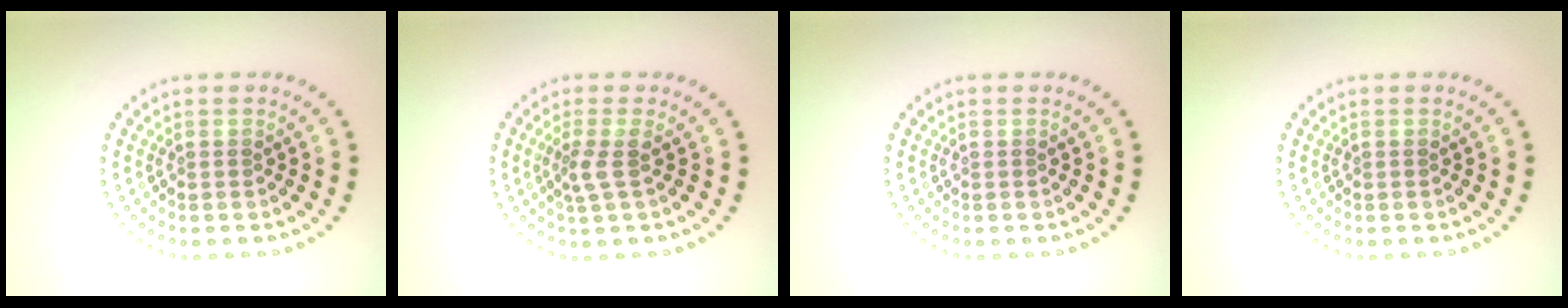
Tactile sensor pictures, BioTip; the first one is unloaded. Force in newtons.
{"total": 1.9, "press": 1.3, "slide": 1.3}
{"total": 0.0}
{"total": 0.0}